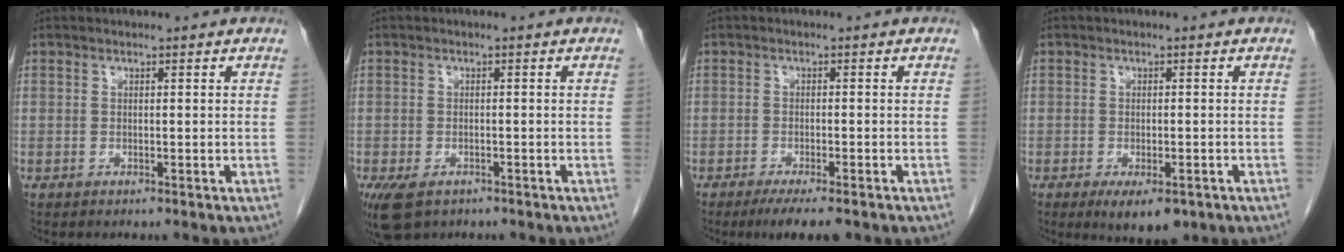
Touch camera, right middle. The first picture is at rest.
{"total": 5.7, "force": [-3.5, 3.3, 3.1], "torque": [-0.062, -0.010, -0.054]}
{"total": 5.8, "force": [-4.3, 1.0, 3.8], "torque": [-0.050, -0.011, -0.062]}
{"total": 5.7, "force": [-3.2, 2.3, 4.1], "torque": [-0.056, -0.008, -0.041]}